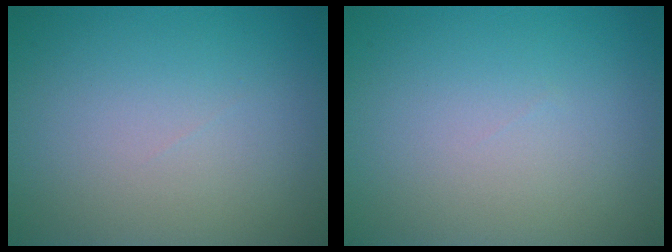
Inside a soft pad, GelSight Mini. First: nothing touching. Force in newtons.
{"total": 0.0}